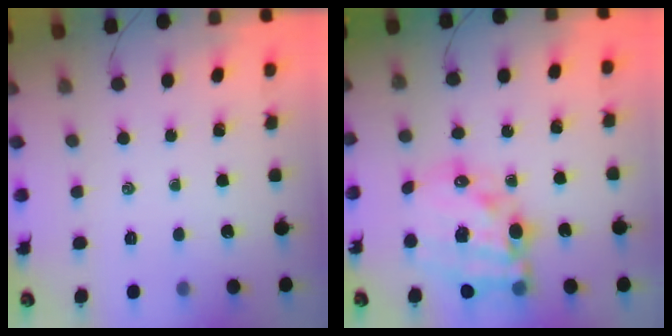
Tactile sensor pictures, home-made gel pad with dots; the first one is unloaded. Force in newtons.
{"total": 18.4, "press": 18.0, "slide": 3.9}